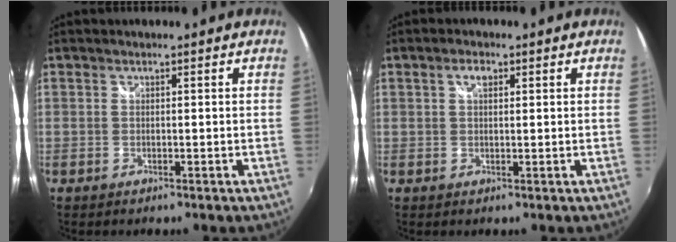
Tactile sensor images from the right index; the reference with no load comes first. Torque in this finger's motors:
{"motor_torque": [0.03, 0.01, 0.01, 0.01]}